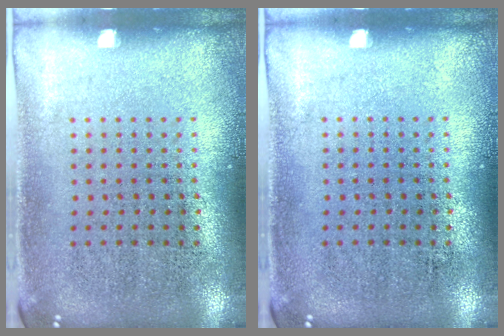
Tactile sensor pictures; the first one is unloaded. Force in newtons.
{"total": 0.0}